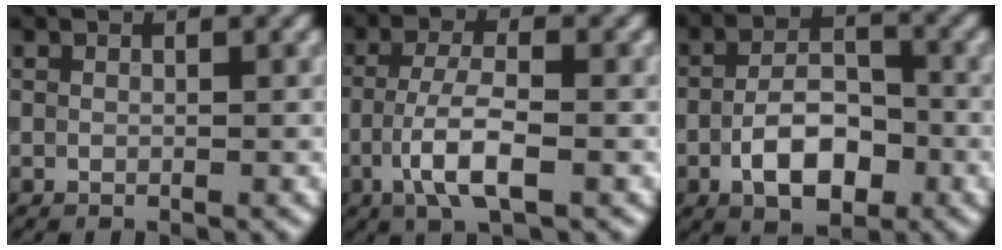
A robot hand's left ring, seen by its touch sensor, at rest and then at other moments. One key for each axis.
{"total": 4.8, "fx": -1.9, "fy": 1.4, "fz": 4.2, "tx": -0.084, "ty": 0.003, "tz": -0.039}
{"total": 6.0, "fx": -2.1, "fy": 3.2, "fz": 4.5, "tx": -0.076, "ty": 0.004, "tz": -0.039}